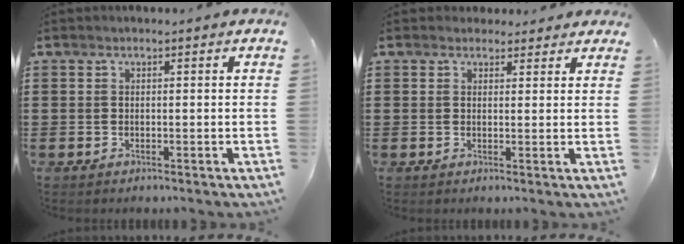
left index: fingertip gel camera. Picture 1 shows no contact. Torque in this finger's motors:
{"motor_torque": [2.14, 0.00, 0.31, 0.01]}